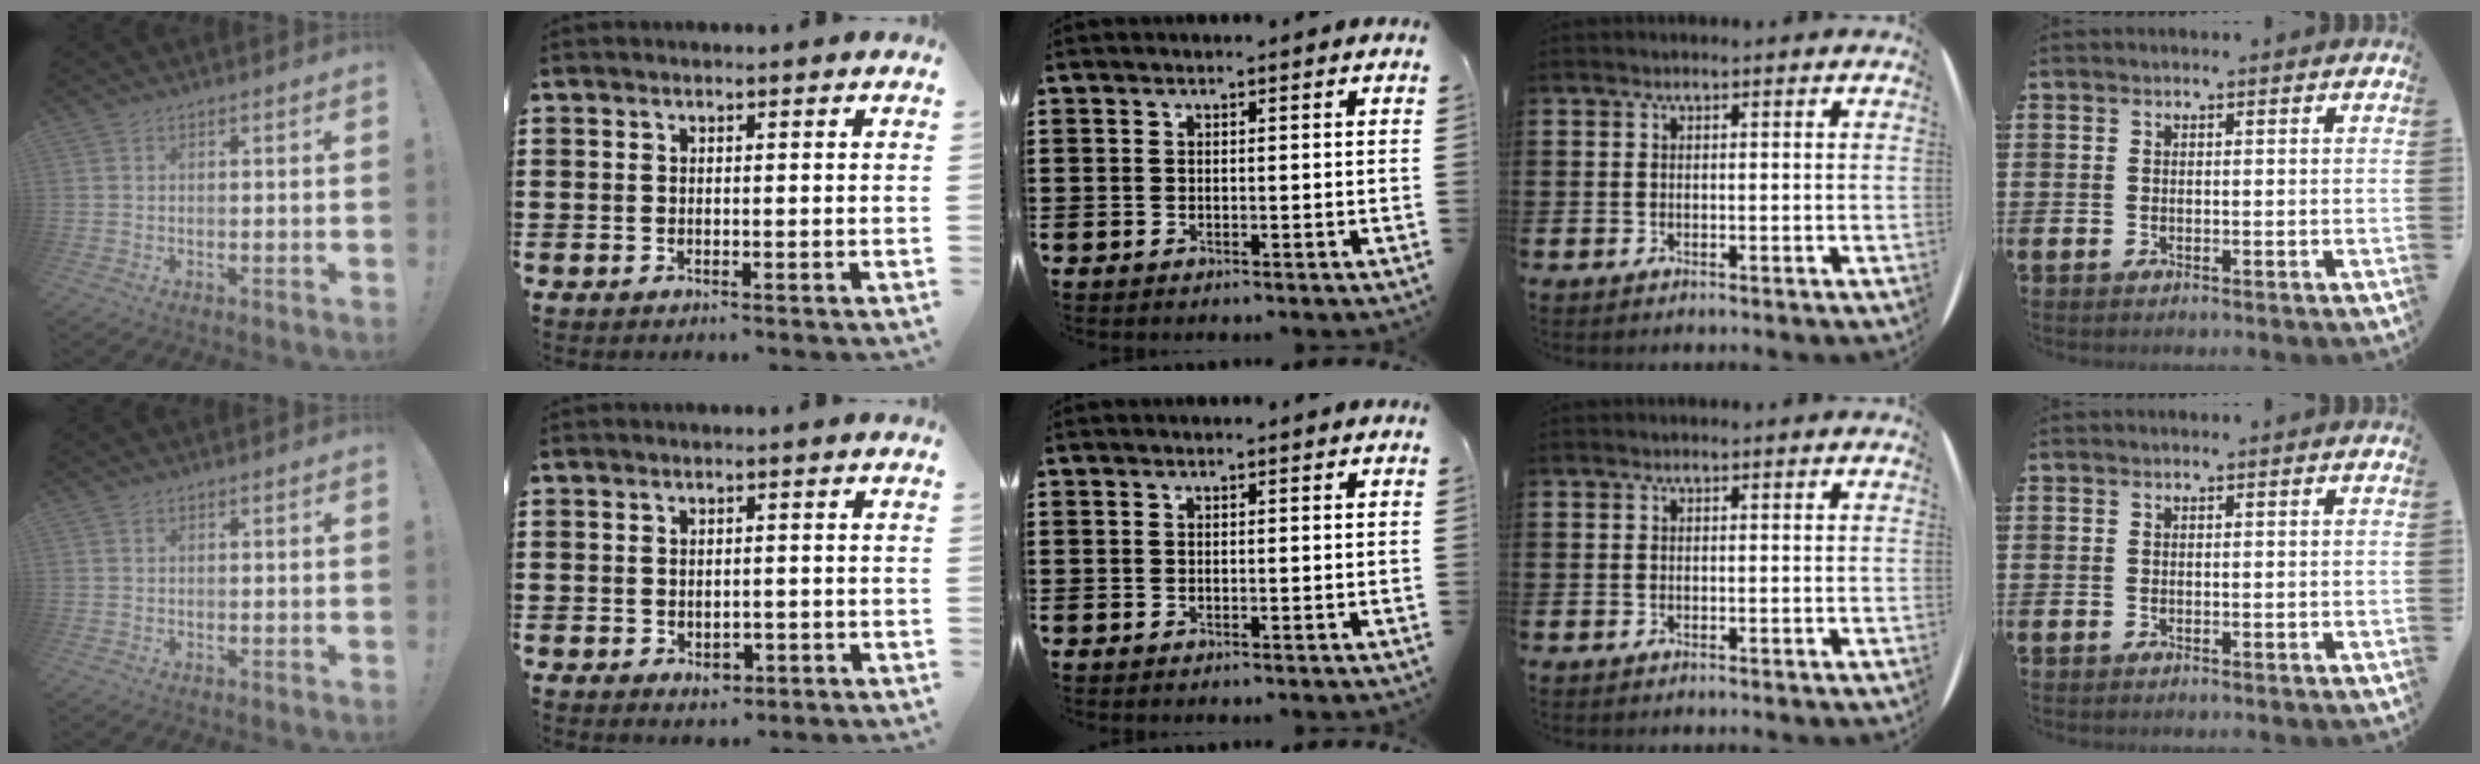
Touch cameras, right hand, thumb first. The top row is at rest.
{"index": {"total": 2.0, "force": [-0.6, 1.3, 1.4], "torque": [-0.028, 0.002, -0.012]}}